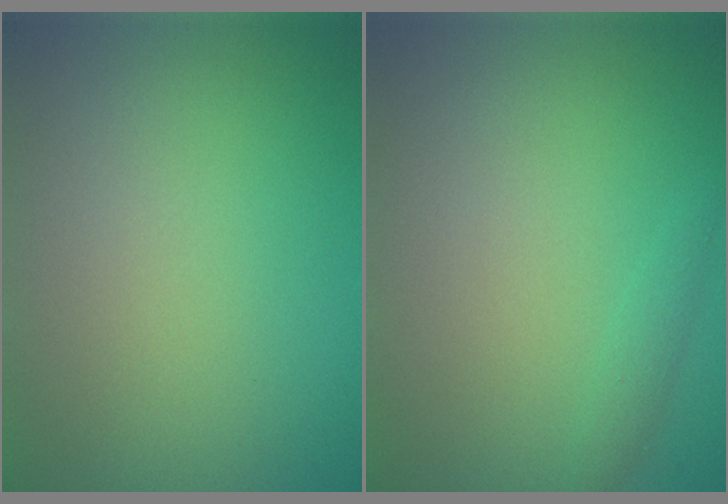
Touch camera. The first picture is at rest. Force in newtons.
{"total": 0.9, "press": 0.9, "slide": 0.1}